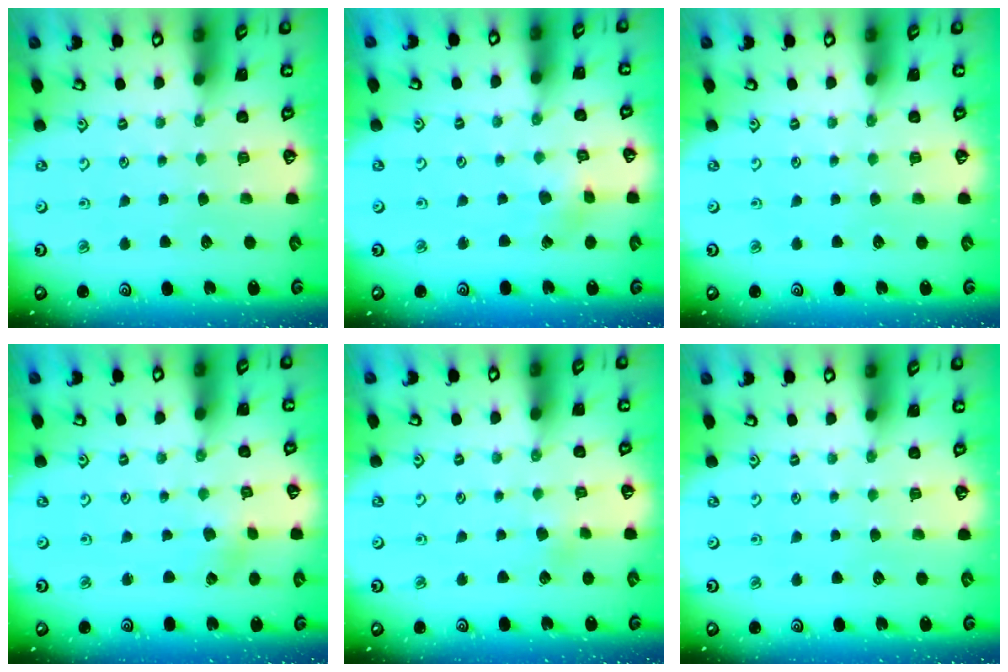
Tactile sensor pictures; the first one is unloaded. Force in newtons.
{"total": 2.3, "press": 2.3, "slide": 0.2}
{"total": 0.0}
{"total": 0.6, "press": 0.6, "slide": 0.1}
{"total": 1.8, "press": 1.7, "slide": 0.4}
{"total": 0.0}